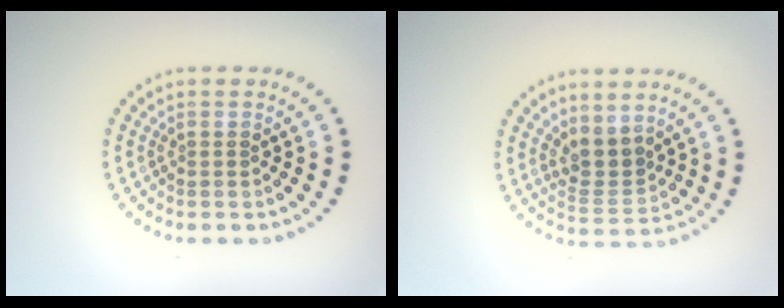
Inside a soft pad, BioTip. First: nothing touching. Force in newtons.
{"total": 2.9, "press": 2.2, "slide": 1.9}